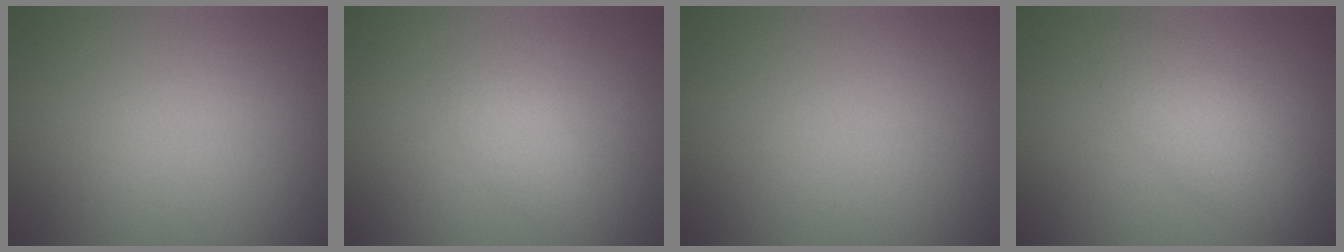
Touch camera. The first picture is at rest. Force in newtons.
{"total": 1.4, "press": 1.4, "slide": 0.1}
{"total": 0.0}
{"total": 3.0, "press": 3.0, "slide": 0.0}